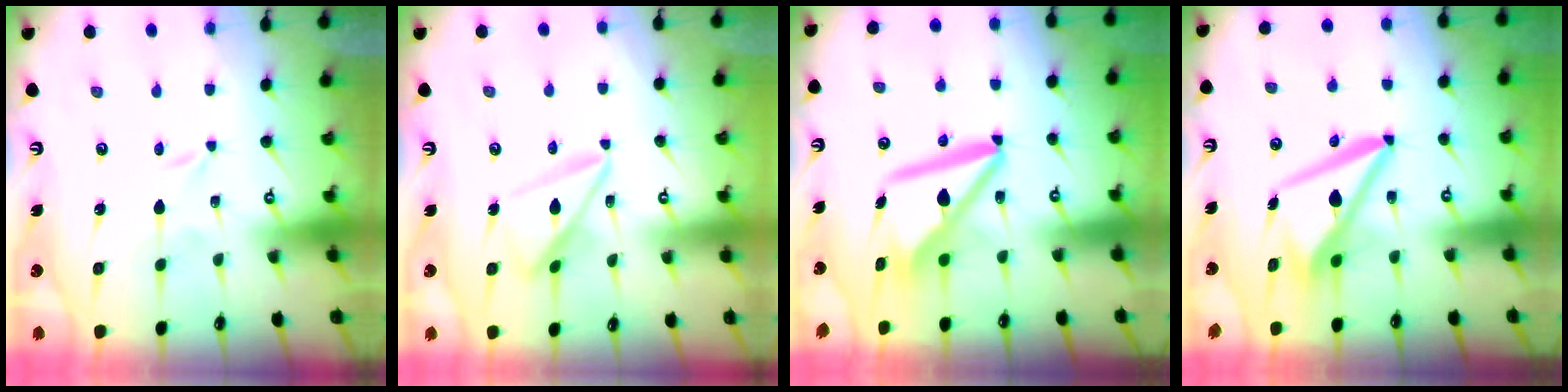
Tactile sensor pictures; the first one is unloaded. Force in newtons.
{"total": 12.0, "press": 11.9, "slide": 1.2}
{"total": 10.6, "press": 10.5, "slide": 1.5}
{"total": 10.2, "press": 10.0, "slide": 1.6}